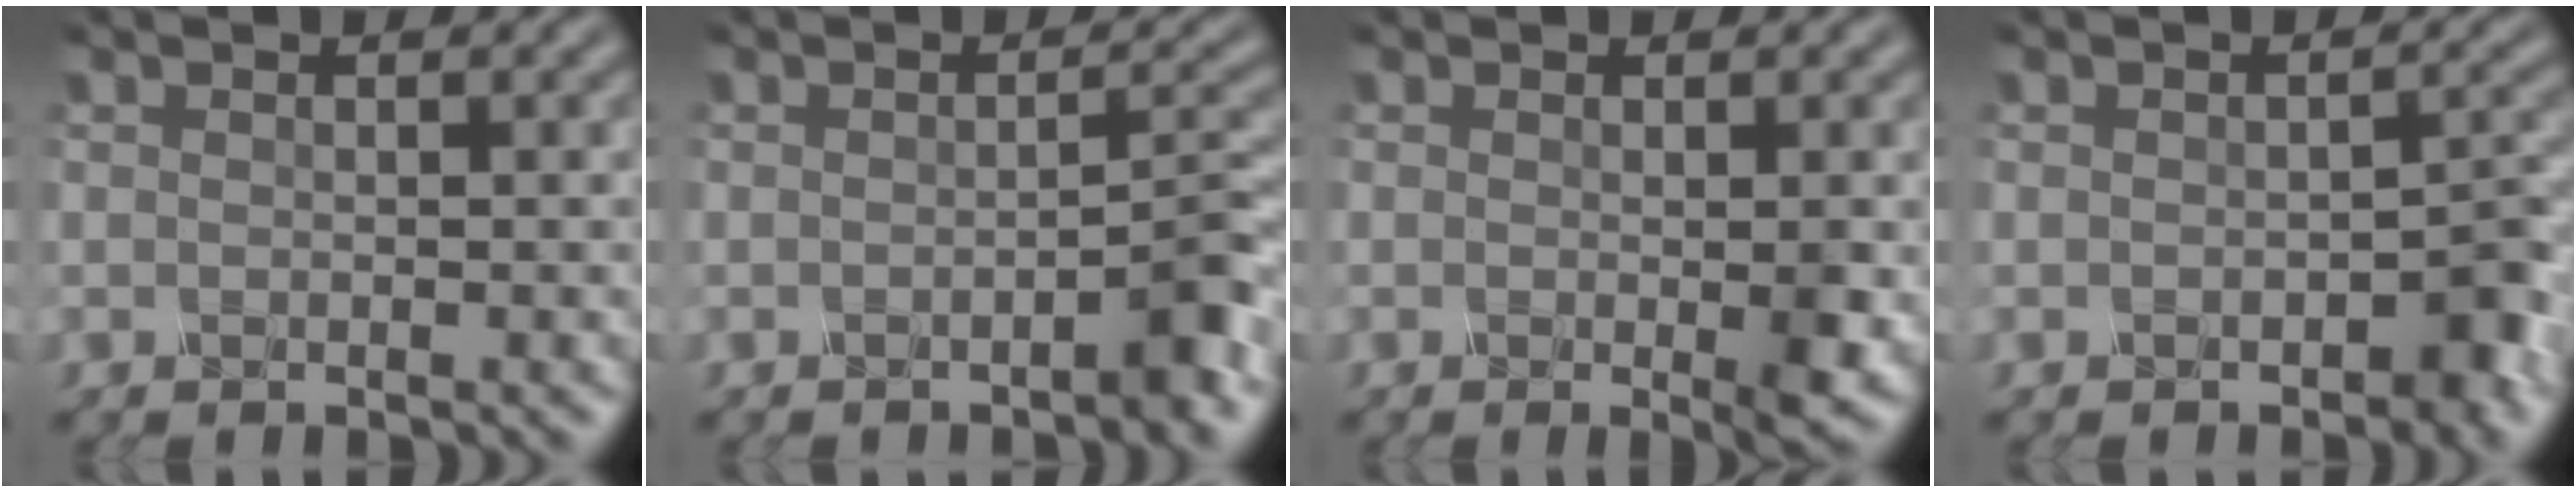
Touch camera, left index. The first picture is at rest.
{"total": 2.5, "force": [-1.9, 0.2, 1.6], "torque": [-0.024, 0.009, -0.031]}
{"total": 2.2, "force": [-0.6, 0.3, 2.1], "torque": [-0.049, -0.008, 0.000]}
{"total": 2.3, "force": [-1.6, 0.6, 1.5], "torque": [-0.027, 0.007, -0.018]}